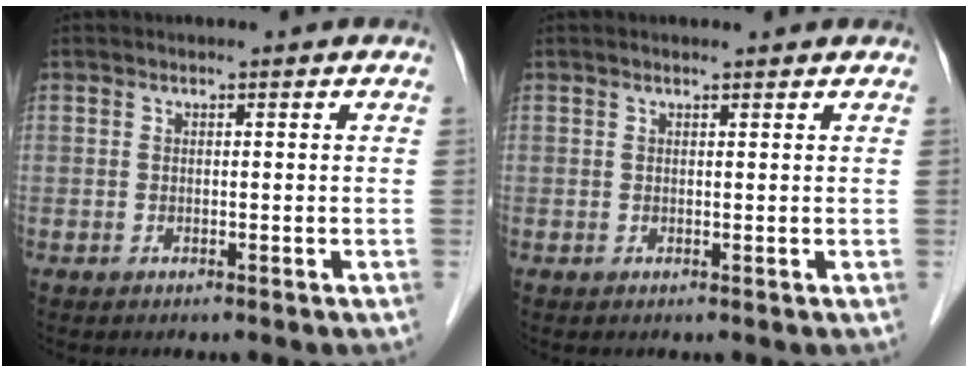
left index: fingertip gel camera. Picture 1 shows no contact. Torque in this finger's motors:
{"motor_torque": [0.21, -0.10, 0.05, -0.01]}